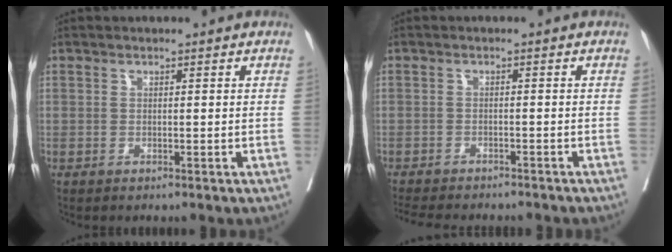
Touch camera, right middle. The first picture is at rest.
{"total": 12.6, "force": [-11.2, 2.7, 5.0], "torque": [-0.091, -0.019, -0.145]}